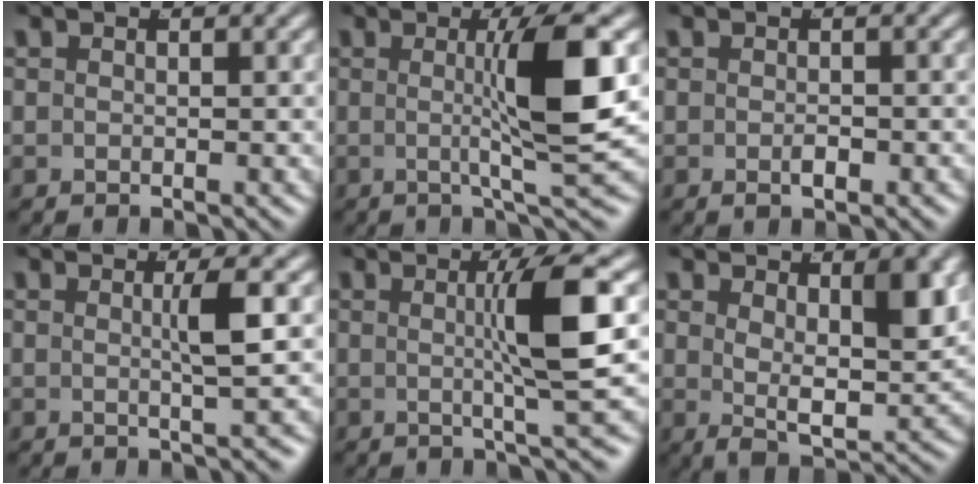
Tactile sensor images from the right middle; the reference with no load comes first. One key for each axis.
{"total": 6.7, "fx": 0.5, "fy": -0.3, "fz": 6.7, "tx": -0.108, "ty": -0.004, "tz": 0.006}
{"total": 0.9, "fx": -0.5, "fy": 0.3, "fz": 0.7, "tx": -0.015, "ty": -0.002, "tz": -0.007}
{"total": 2.5, "fx": 0.1, "fy": -1.1, "fz": 2.3, "tx": -0.035, "ty": -0.002, "tz": 0.000}
{"total": 5.2, "fx": 0.3, "fy": -0.9, "fz": 5.1, "tx": -0.085, "ty": -0.002, "tz": 0.002}
{"total": 4.9, "fx": 1.2, "fy": 1.4, "fz": 4.5, "tx": -0.076, "ty": -0.026, "tz": 0.031}